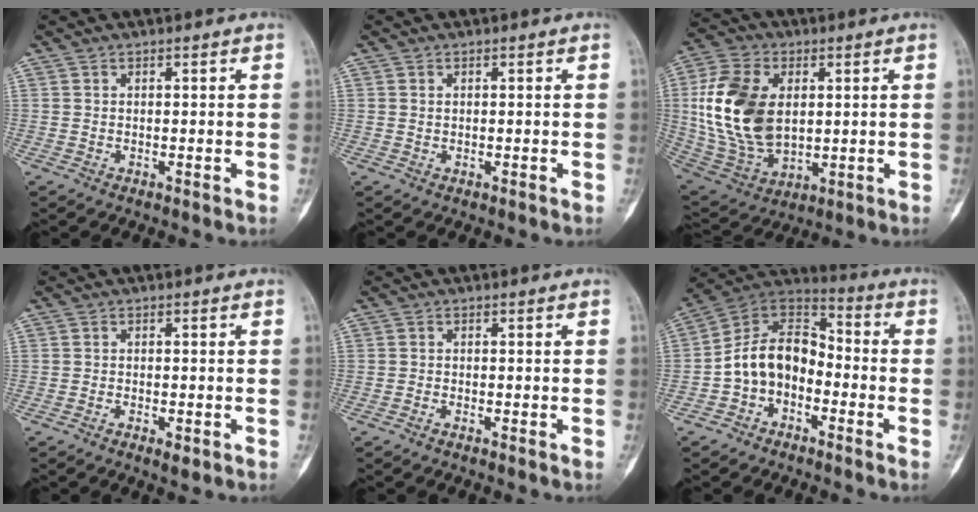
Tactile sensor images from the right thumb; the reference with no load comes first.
{"total": 0.7, "force": [0.2, 0.6, 0.3], "torque": [0.002, 0.001, 0.002]}
{"total": 19.8, "force": [2.3, 12.9, 14.8], "torque": [-0.285, -0.012, 0.055]}
{"total": 2.0, "force": [-1.1, 0.9, 1.4], "torque": [-0.020, 0.004, -0.015]}
{"total": 0.9, "force": [-0.7, 0.4, 0.3], "torque": [-0.006, 0.003, -0.015]}
{"total": 12.6, "force": [-3.6, 9.1, 7.9], "torque": [-0.114, 0.068, -0.078]}